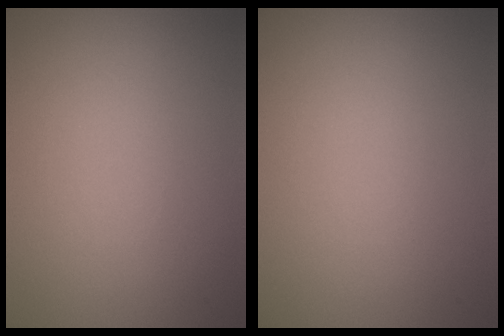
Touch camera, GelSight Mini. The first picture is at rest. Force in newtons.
{"total": 0.0}